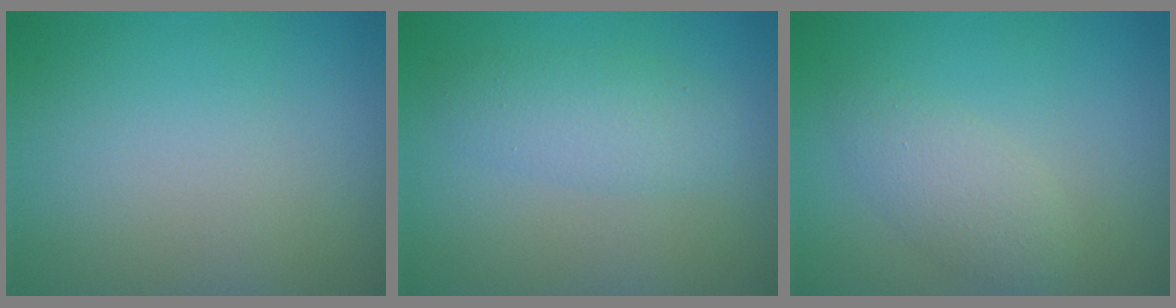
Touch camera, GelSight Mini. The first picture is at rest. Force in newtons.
{"total": 3.0, "press": 3.0, "slide": 0.1}
{"total": 2.4, "press": 2.4, "slide": 0.1}